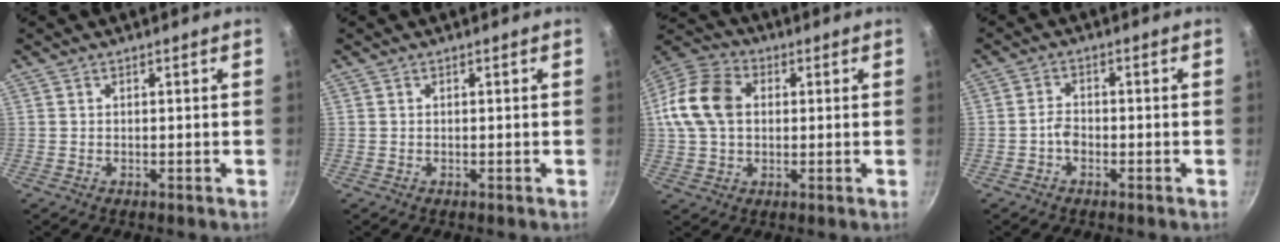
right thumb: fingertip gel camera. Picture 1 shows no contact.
{"total": 0.0}
{"total": 13.5, "force": [1.7, 9.8, 9.1], "torque": [-0.161, 0.022, 0.016]}
{"total": 2.5, "force": [-1.2, 1.6, 1.5], "torque": [-0.023, 0.017, -0.025]}